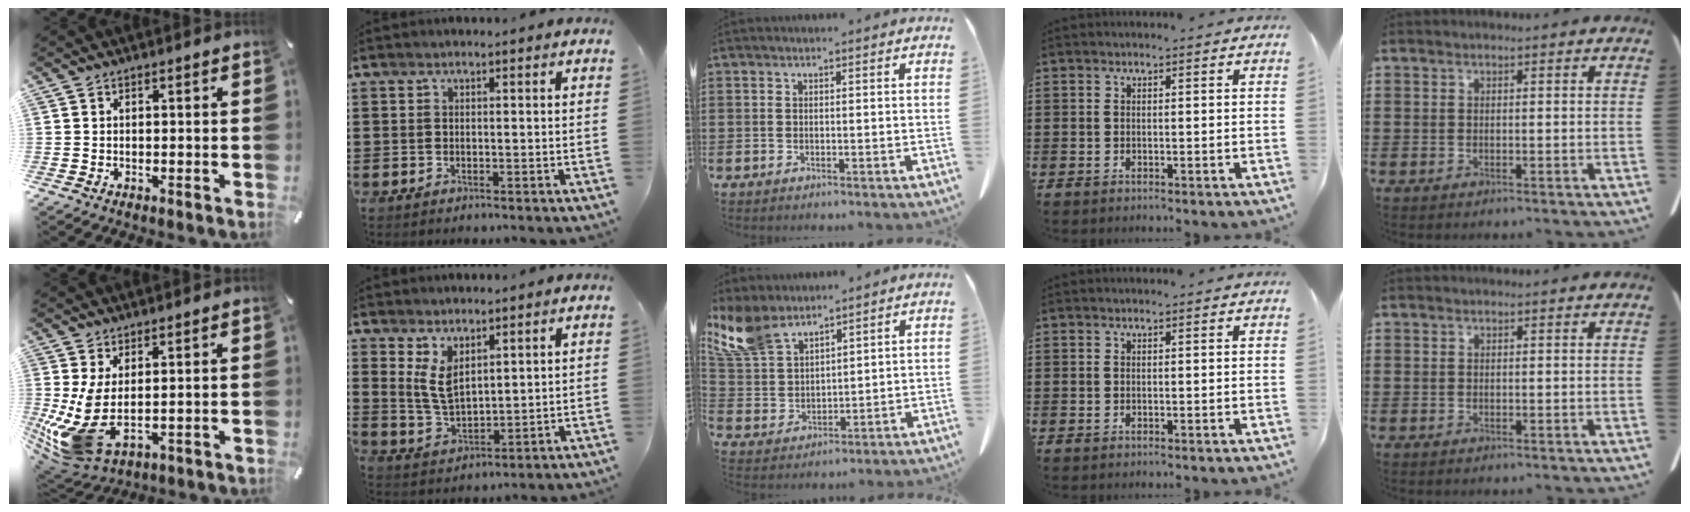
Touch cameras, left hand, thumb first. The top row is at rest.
{"thumb": {"total": 9.9, "force": [-0.4, 5.1, 8.5], "torque": [-0.198, -0.026, 0.000]}, "index": {"total": 5.7, "force": [3.1, 2.7, 3.8], "torque": [-0.090, -0.006, 0.056]}, "middle": {"total": 8.0, "force": [6.3, 3.5, 3.5], "torque": [-0.103, -0.016, 0.120]}}